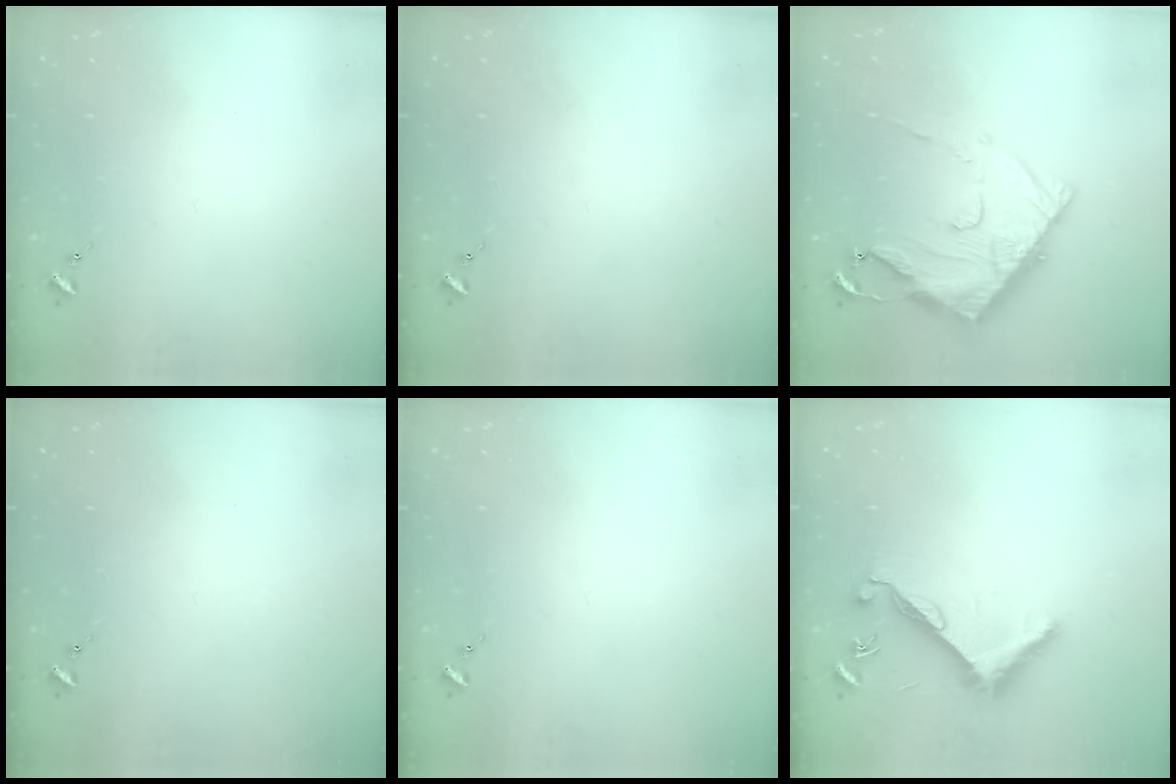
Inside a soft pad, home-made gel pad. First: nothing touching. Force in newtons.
{"total": 0.0}
{"total": 16.0, "press": 16.0, "slide": 1.2}
{"total": 0.0}
{"total": 0.0}
{"total": 8.3, "press": 8.2, "slide": 0.5}